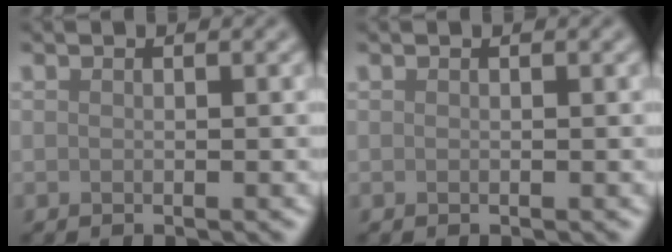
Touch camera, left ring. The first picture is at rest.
{"total": 0.0}